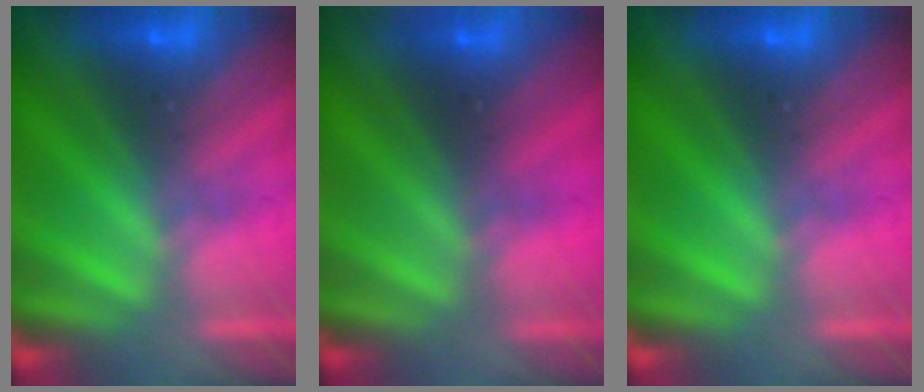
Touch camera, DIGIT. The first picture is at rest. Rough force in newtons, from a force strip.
{"total": 2.3}
{"total": 0.0}